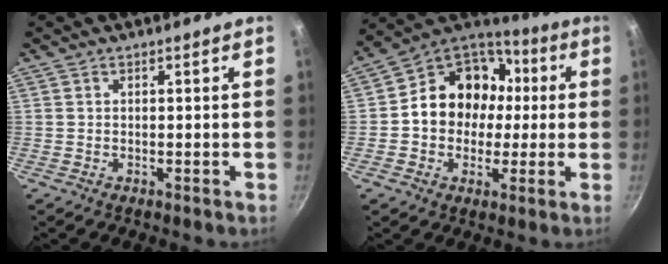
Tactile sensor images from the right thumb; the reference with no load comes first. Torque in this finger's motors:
{"motor_torque": [1.81, 2.49, 1.56, -0.35, 0.10]}